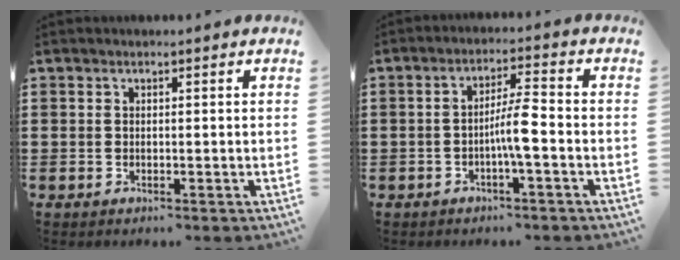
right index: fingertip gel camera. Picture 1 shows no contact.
{"total": 5.0, "force": [-1.6, 0.4, 4.7], "torque": [-0.090, 0.001, -0.035]}